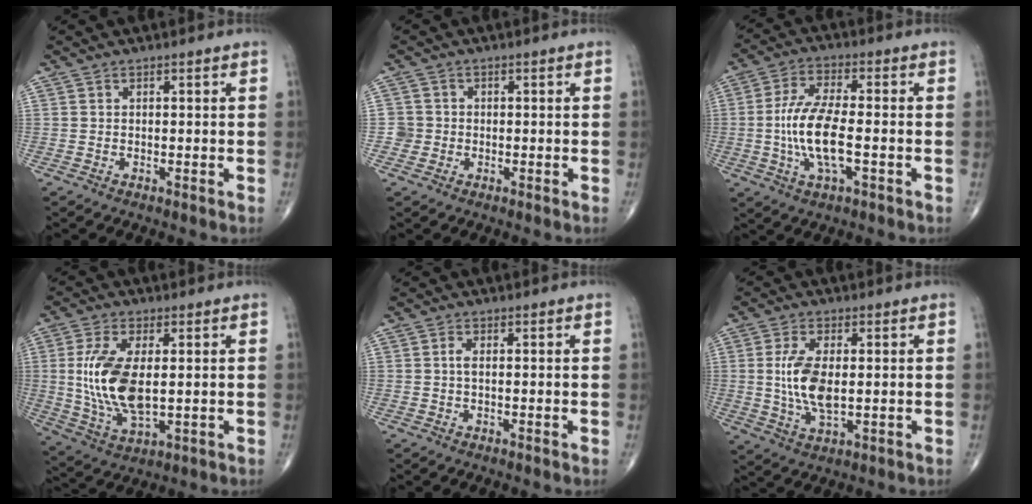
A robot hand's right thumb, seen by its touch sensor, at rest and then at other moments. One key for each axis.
{"total": 2.4, "fx": -0.5, "fy": 2.3, "fz": -0.1, "tx": 0.021, "ty": 0.009, "tz": -0.013}
{"total": 11.5, "fx": -1.8, "fy": 4.2, "fz": 10.5, "tx": -0.221, "ty": 0.011, "tz": -0.035}
{"total": 13.3, "fx": 0.9, "fy": 6.2, "fz": 11.7, "tx": -0.243, "ty": -0.015, "tz": 0.027}
{"total": 1.3, "fx": 0.0, "fy": 0.4, "fz": 1.3, "tx": -0.031, "ty": -0.001, "tz": -0.001}
{"total": 8.8, "fx": 0.4, "fy": 3.9, "fz": 7.9, "tx": -0.165, "ty": -0.012, "tz": 0.012}